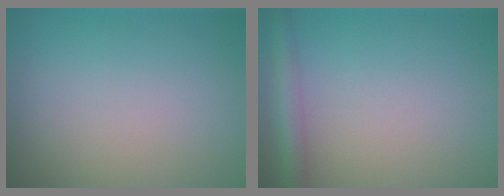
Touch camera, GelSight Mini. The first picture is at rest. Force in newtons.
{"total": 2.9, "press": 2.9, "slide": 0.1}